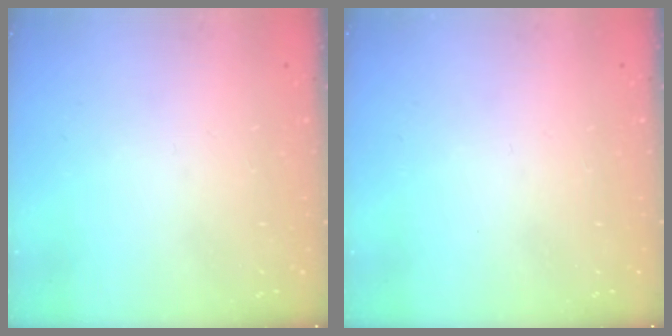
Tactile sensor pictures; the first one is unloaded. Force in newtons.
{"total": 0.0}